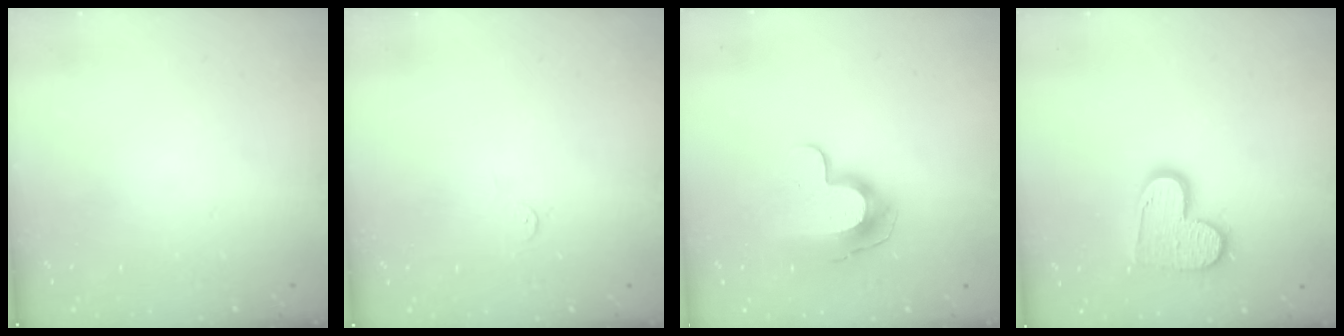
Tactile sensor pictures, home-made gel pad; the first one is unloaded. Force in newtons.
{"total": 3.2, "press": 3.2, "slide": 0.2}
{"total": 10.0, "press": 9.9, "slide": 1.1}
{"total": 13.0, "press": 13.0, "slide": 1.0}